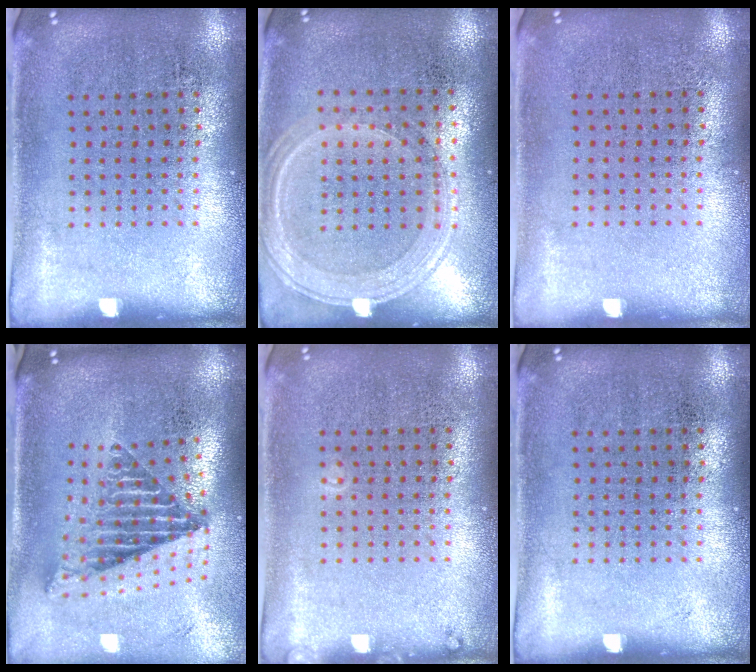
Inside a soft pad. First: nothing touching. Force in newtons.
{"total": 1.3, "press": 1.2, "slide": 0.4}
{"total": 0.0}
{"total": 2.5, "press": 1.7, "slide": 1.9}
{"total": 0.6, "press": 0.6, "slide": 0.2}
{"total": 0.0}